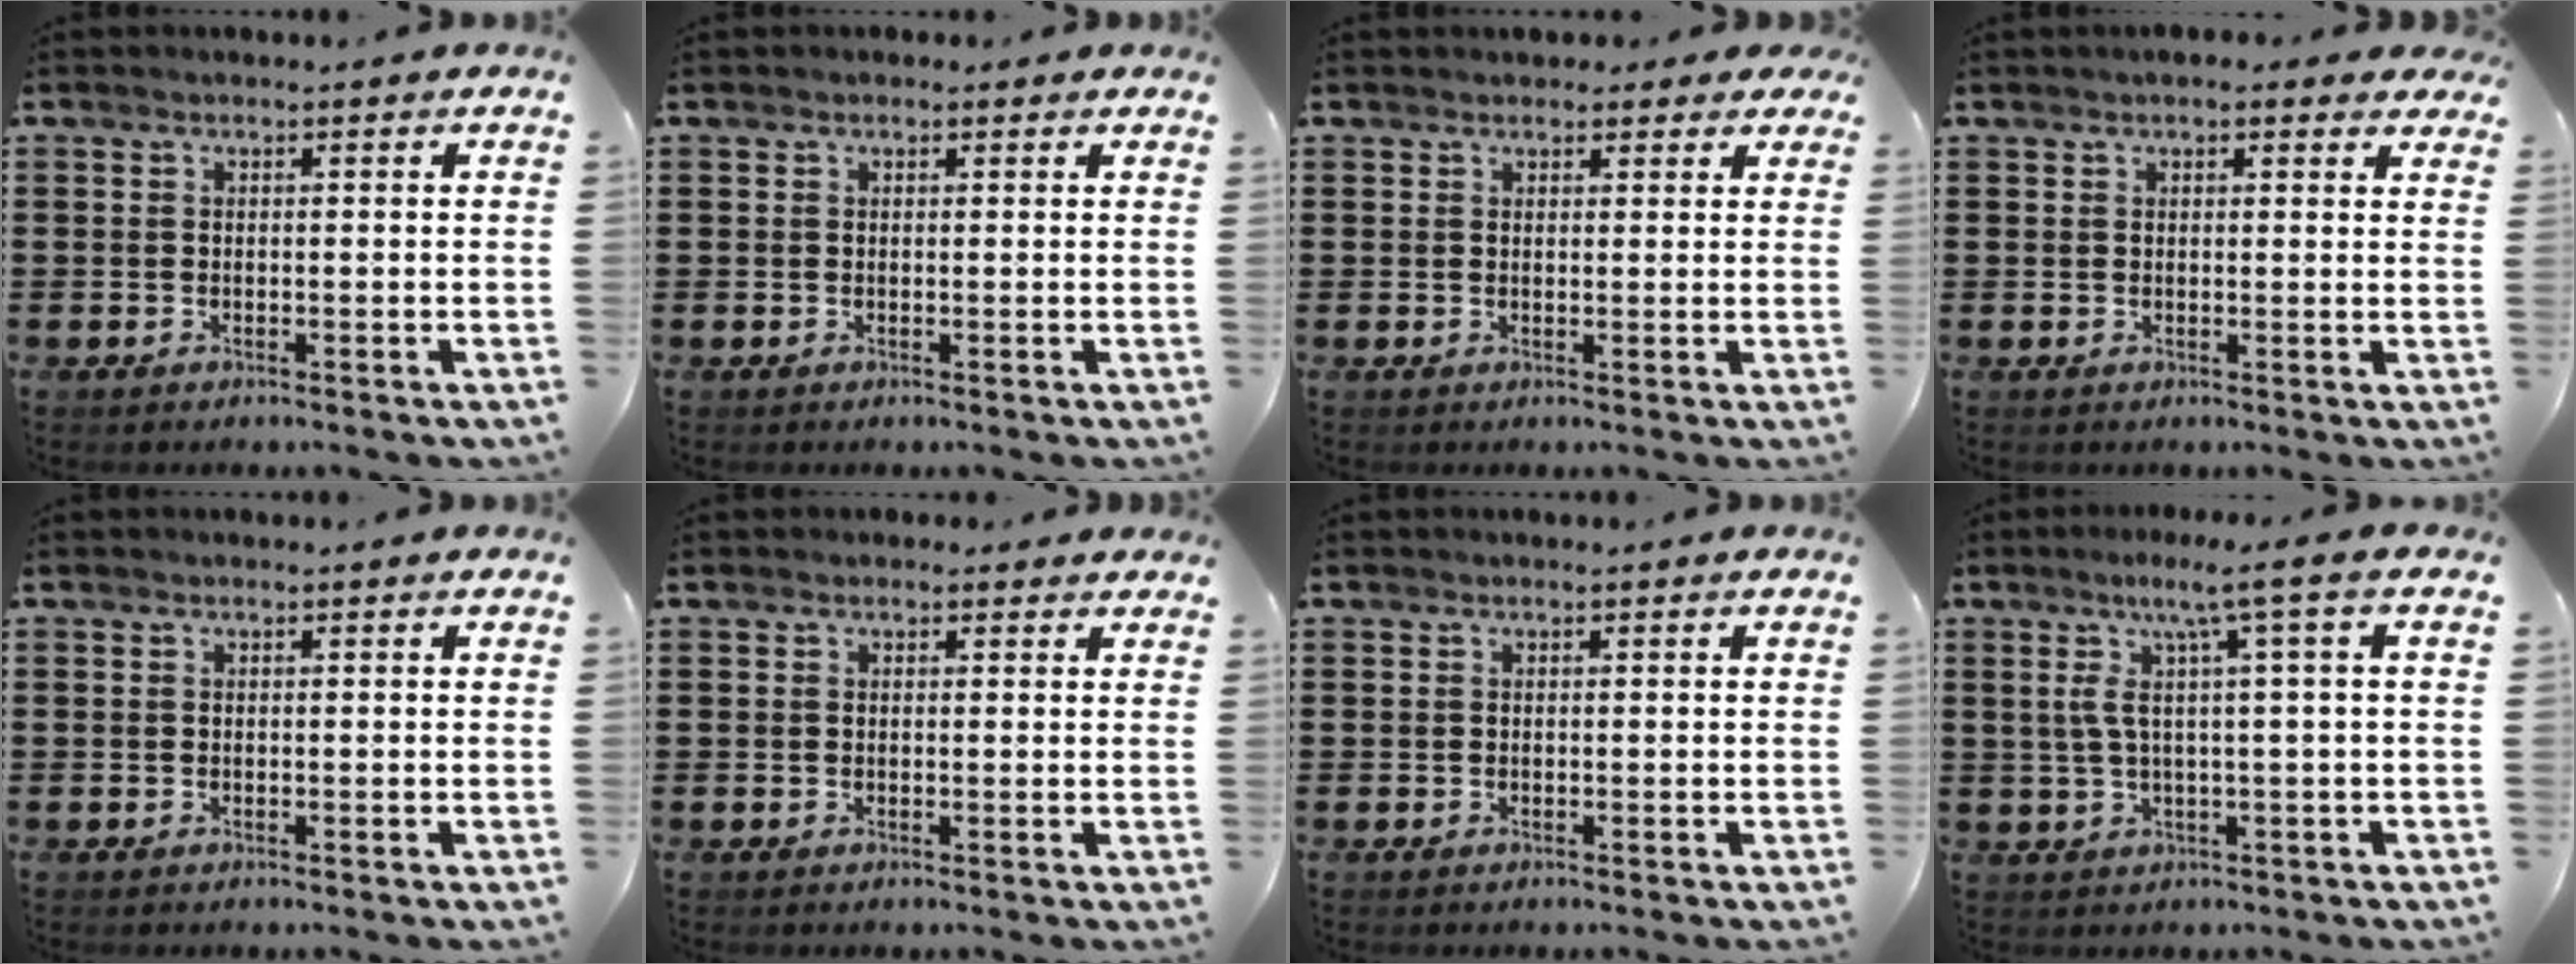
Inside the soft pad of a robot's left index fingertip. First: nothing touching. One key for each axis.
{"total": 0.6, "fx": 0.3, "fy": 0.4, "fz": 0.2, "tx": -0.005, "ty": 0.004, "tz": 0.007}
{"total": 2.1, "fx": 1.9, "fy": 0.9, "fz": 0.4, "tx": -0.006, "ty": 0.002, "tz": 0.033}
{"total": 1.9, "fx": 1.6, "fy": 0.6, "fz": 0.9, "tx": -0.021, "ty": 0.007, "tz": 0.029}
{"total": 0.0}
{"total": 0.9, "fx": 0.6, "fy": 0.6, "fz": 0.3, "tx": -0.008, "ty": 0.007, "tz": 0.010}
{"total": 0.0}
{"total": 7.3, "fx": 2.2, "fy": -0.5, "fz": 6.9, "tx": -0.138, "ty": 0.004, "tz": 0.030}